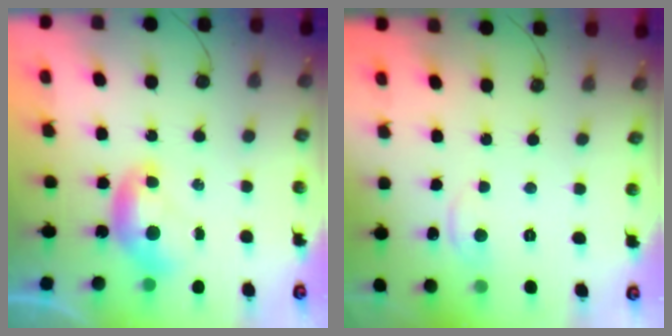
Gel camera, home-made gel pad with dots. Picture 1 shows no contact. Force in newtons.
{"total": 1.6, "press": 1.5, "slide": 0.3}